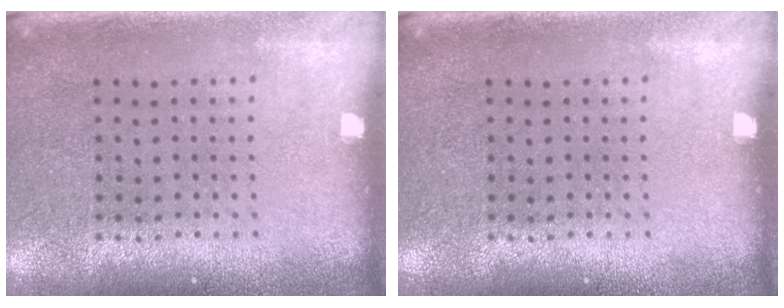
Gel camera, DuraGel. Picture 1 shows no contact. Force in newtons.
{"total": 0.0}